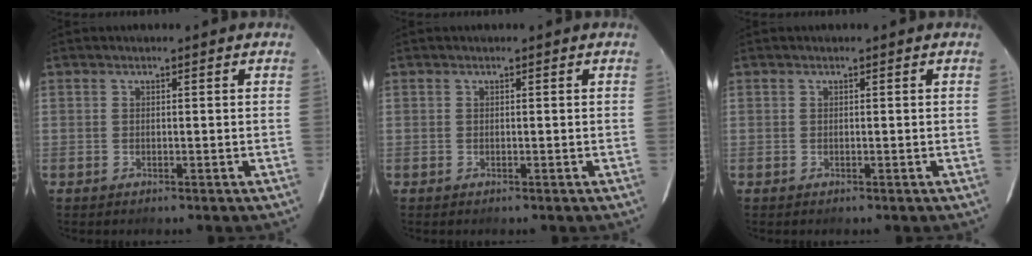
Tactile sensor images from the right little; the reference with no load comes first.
{"total": 0.0}
{"total": 0.0}